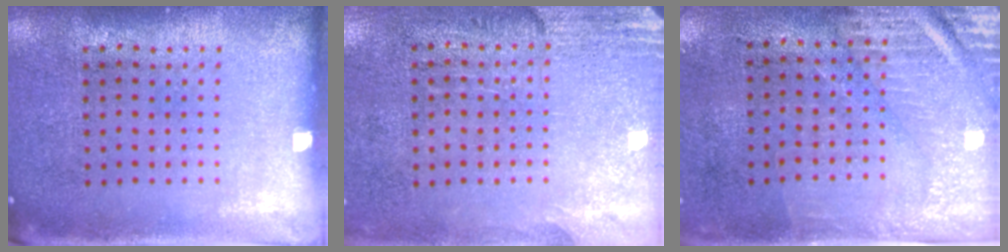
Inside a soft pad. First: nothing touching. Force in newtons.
{"total": 2.8, "press": 2.5, "slide": 1.4}
{"total": 3.0, "press": 2.5, "slide": 1.6}